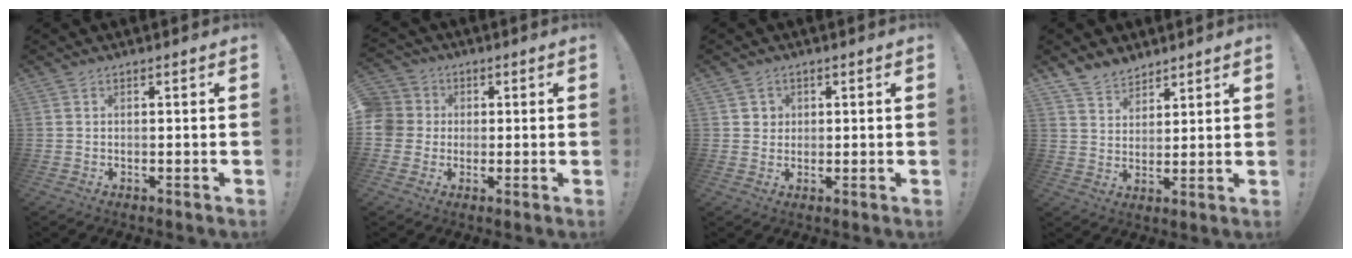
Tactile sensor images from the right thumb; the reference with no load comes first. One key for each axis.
{"total": 7.3, "fx": 0.1, "fy": 7.0, "fz": 1.9, "tx": -0.043, "ty": 0.006, "tz": 0.002}
{"total": 3.1, "fx": 1.1, "fy": 2.9, "fz": 0.4, "tx": -0.001, "ty": -0.004, "tz": 0.020}
{"total": 7.0, "fx": 5.9, "fy": 3.7, "fz": 1.1, "tx": -0.028, "ty": -0.038, "tz": 0.116}